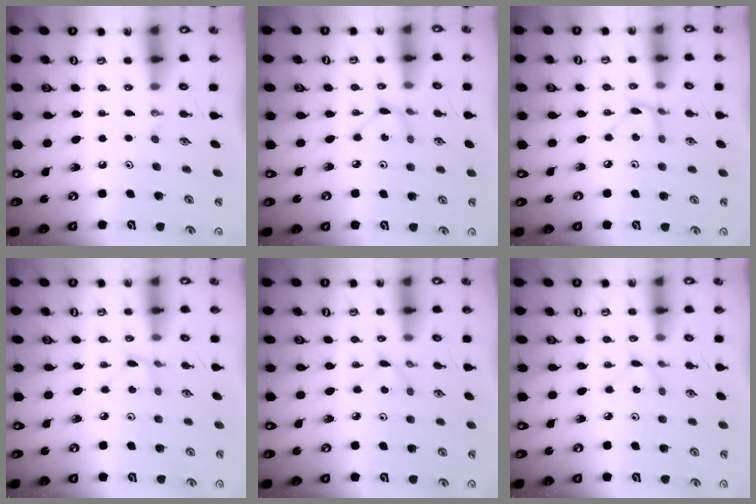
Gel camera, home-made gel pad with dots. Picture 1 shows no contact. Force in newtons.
{"total": 2.0, "press": 2.0, "slide": 0.3}
{"total": 3.5, "press": 3.5, "slide": 0.0}
{"total": 1.3, "press": 1.2, "slide": 0.1}
{"total": 2.9, "press": 2.8, "slide": 0.4}
{"total": 1.9, "press": 1.9, "slide": 0.3}